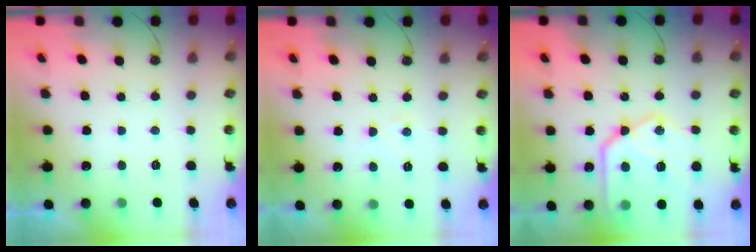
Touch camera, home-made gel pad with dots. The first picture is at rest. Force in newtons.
{"total": 4.1, "press": 4.1, "slide": 0.6}
{"total": 19.4, "press": 19.2, "slide": 2.1}